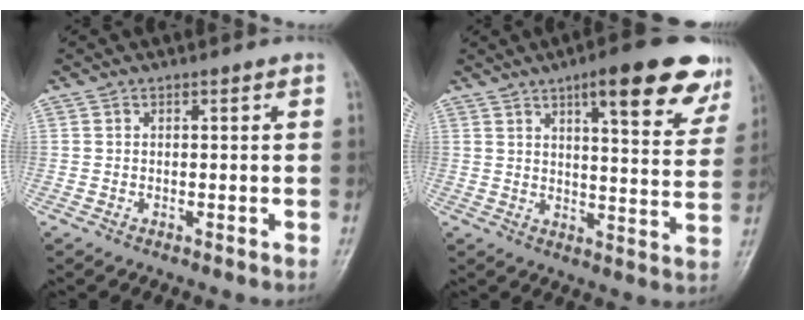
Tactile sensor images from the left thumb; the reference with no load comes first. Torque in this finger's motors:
{"motor_torque": [3.27, 1.74, 1.35, -0.81, 0.33]}